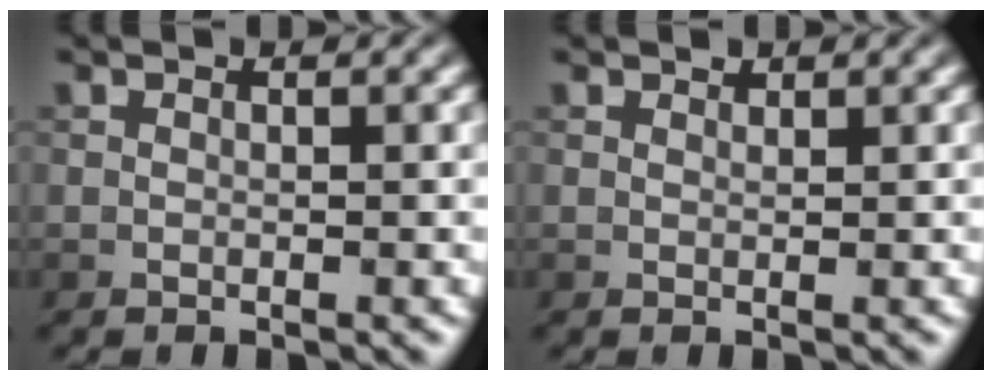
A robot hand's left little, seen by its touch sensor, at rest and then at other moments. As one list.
[{"total": 0.7, "force": [0.6, 0.2, 0.1], "torque": [-0.003, 0.001, 0.011]}]